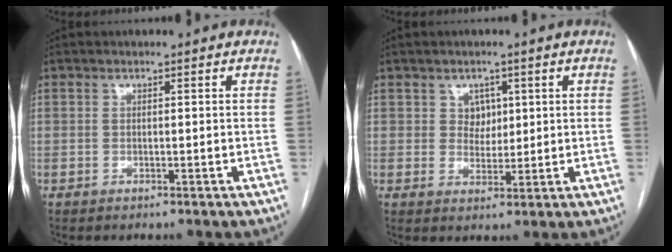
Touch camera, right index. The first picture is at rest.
{"total": 3.0, "force": [1.2, 2.6, 1.2], "torque": [-0.015, 0.004, 0.020]}